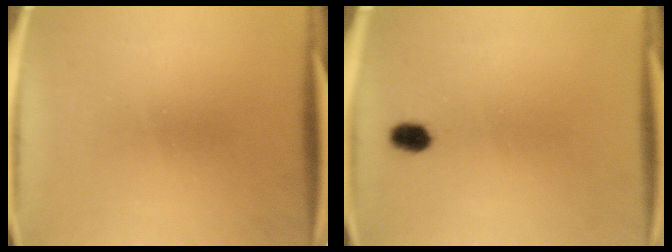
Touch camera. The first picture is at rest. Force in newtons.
{"total": 2.7}